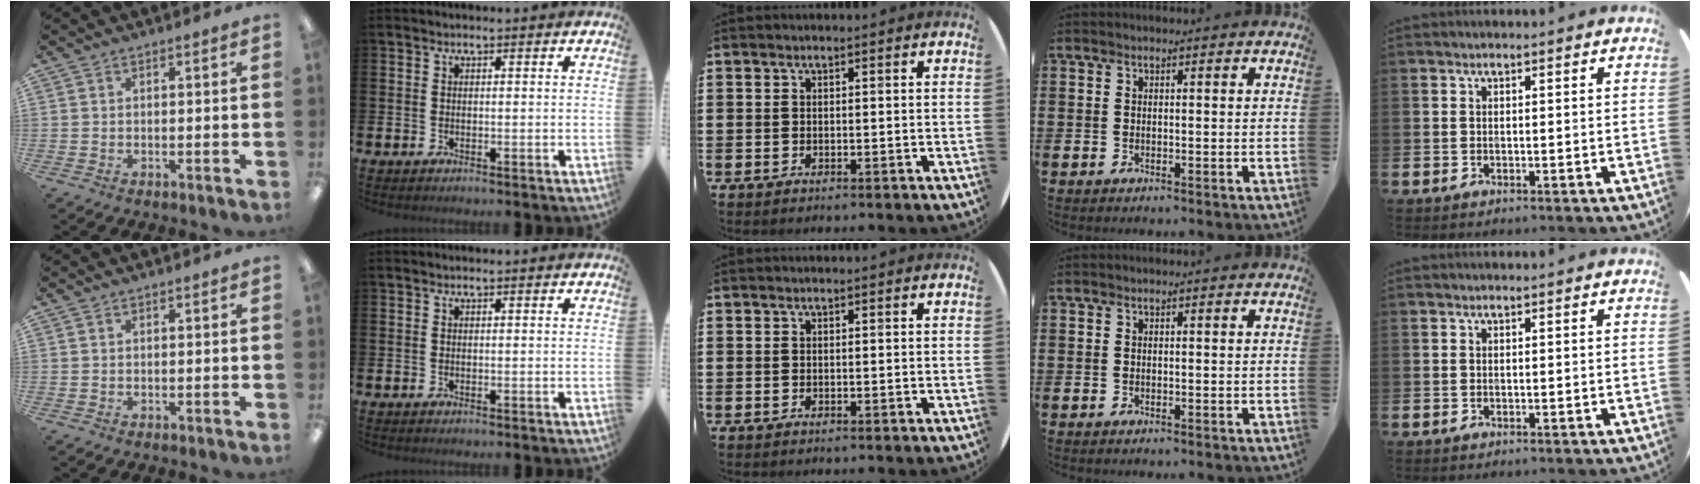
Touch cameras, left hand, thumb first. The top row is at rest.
{}